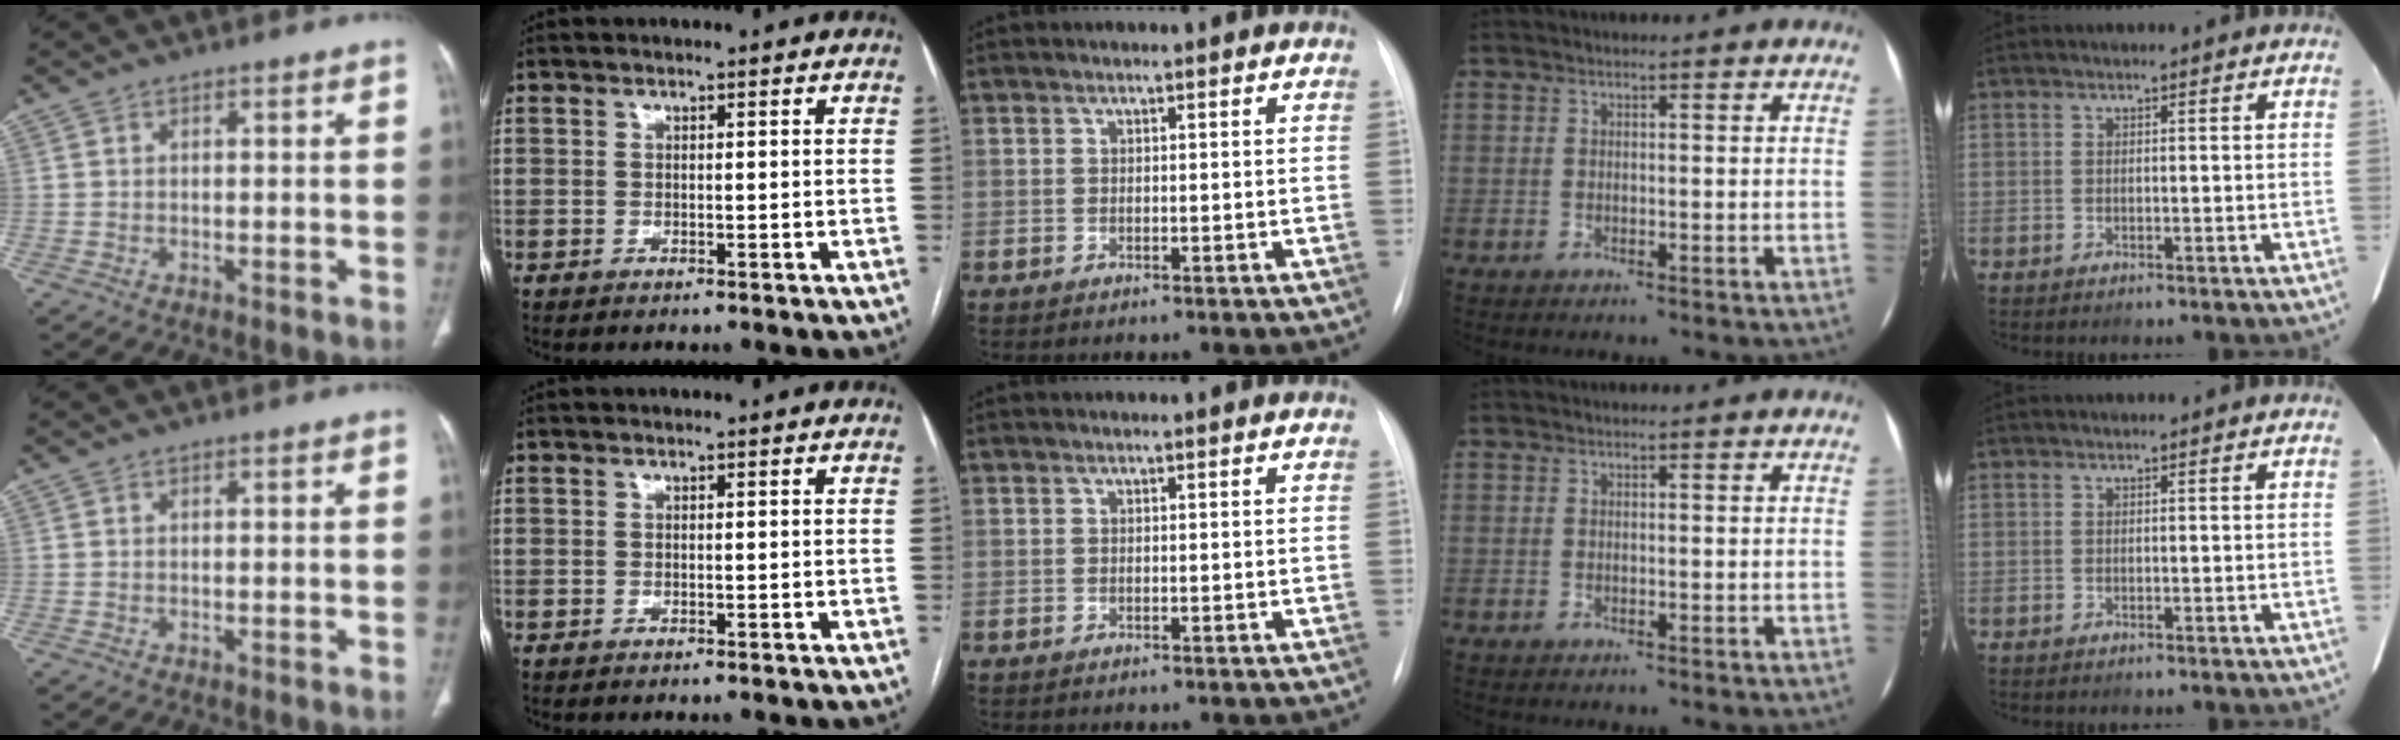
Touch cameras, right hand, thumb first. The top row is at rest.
{}